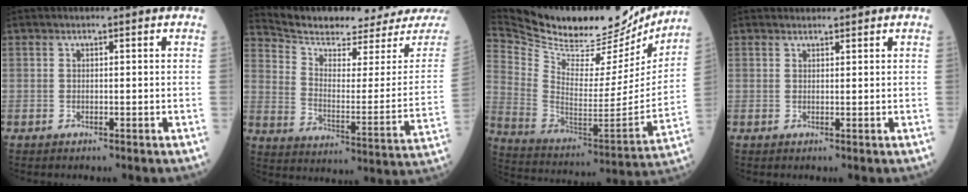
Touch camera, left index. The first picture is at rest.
{"total": 19.0, "force": [18.3, 1.4, 4.8], "torque": [-0.092, -0.079, 0.258]}
{"total": 30.8, "force": [27.0, 7.9, 12.4], "torque": [-0.234, -0.048, 0.394]}
{"total": 1.6, "force": [1.6, 0.3, -0.1], "torque": [0.000, 0.012, 0.027]}